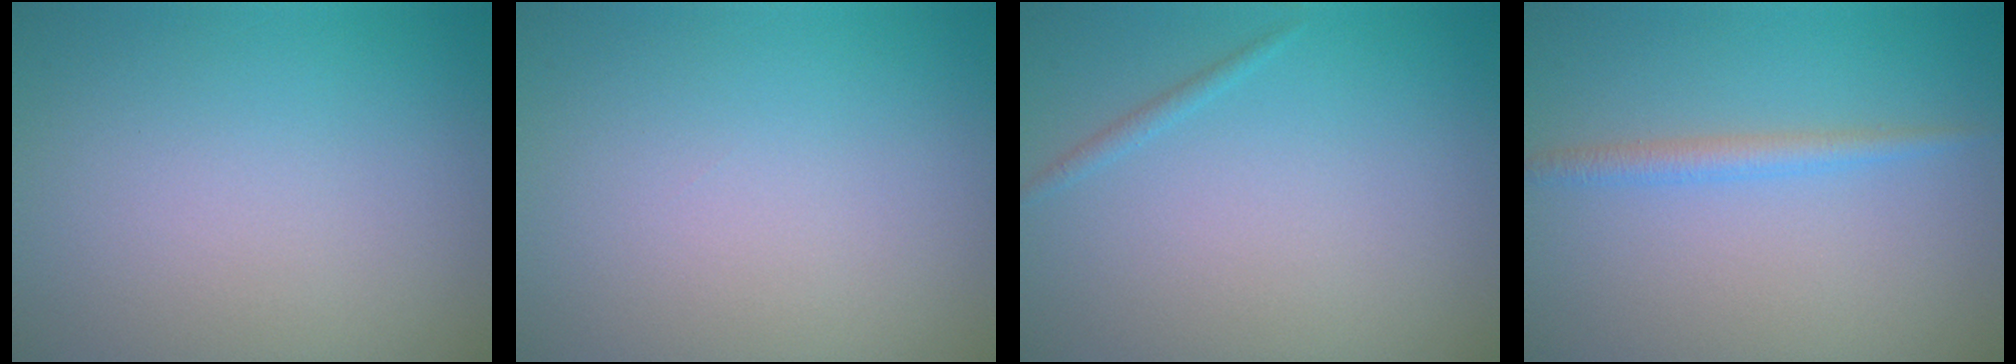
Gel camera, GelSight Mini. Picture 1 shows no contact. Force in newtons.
{"total": 0.0}
{"total": 0.6, "press": 0.6, "slide": 0.1}
{"total": 1.7, "press": 1.7, "slide": 0.1}